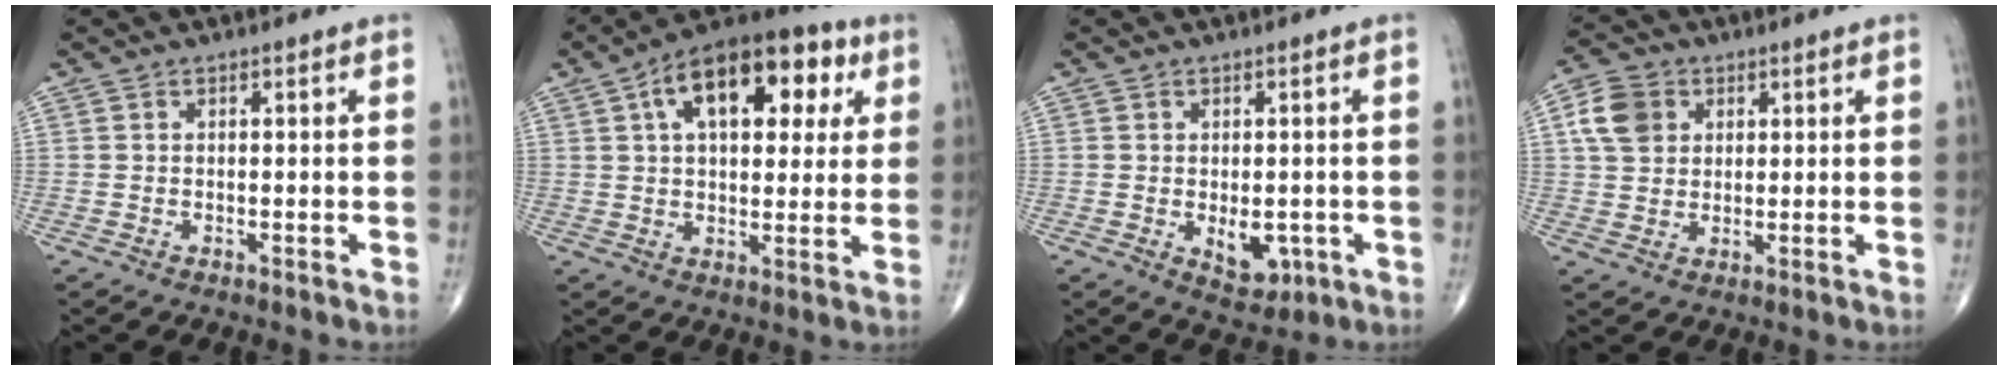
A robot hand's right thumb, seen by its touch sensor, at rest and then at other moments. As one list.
[{"total": 18.5, "force": [6.6, 9.9, 14.2], "torque": [-0.177, 0.015, 0.092]}, {"total": 5.7, "force": [-1.3, 3.5, 4.3], "torque": [-0.039, -0.005, -0.006]}, {"total": 7.3, "force": [2.2, 5.8, 3.8], "torque": [-0.056, 0.002, 0.038]}]